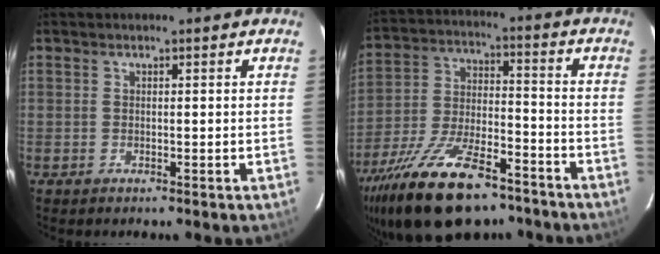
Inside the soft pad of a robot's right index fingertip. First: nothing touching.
{"total": 23.1, "force": [-16.2, 9.0, 13.9], "torque": [-0.272, -0.030, -0.260]}